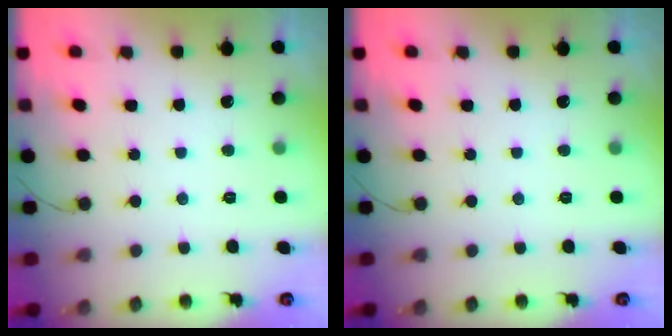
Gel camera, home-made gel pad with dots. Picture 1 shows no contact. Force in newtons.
{"total": 0.0}